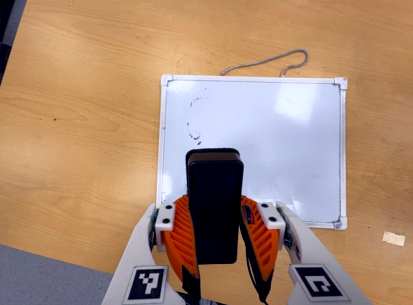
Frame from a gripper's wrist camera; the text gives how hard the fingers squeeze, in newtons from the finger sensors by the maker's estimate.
{"total": 7.5, "left": 6.5, "right": 8.5}